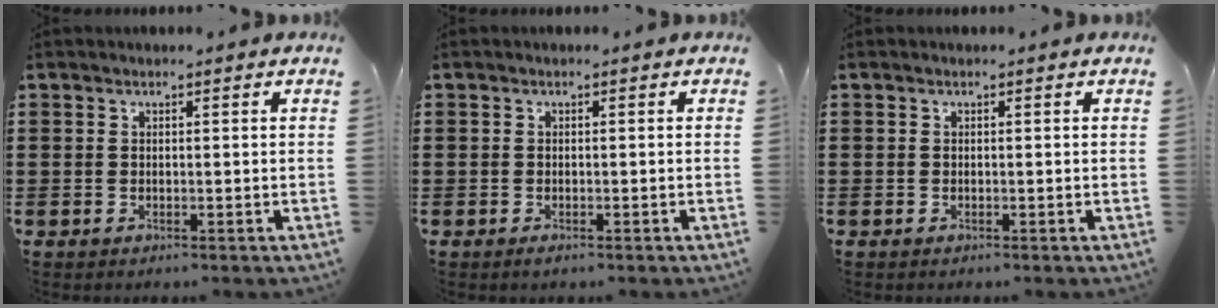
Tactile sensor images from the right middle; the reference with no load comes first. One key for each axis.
{"total": 0.6, "fx": -0.5, "fy": 0.3, "fz": 0.1, "tx": -0.002, "ty": 0.000, "tz": -0.010}
{"total": 0.0}